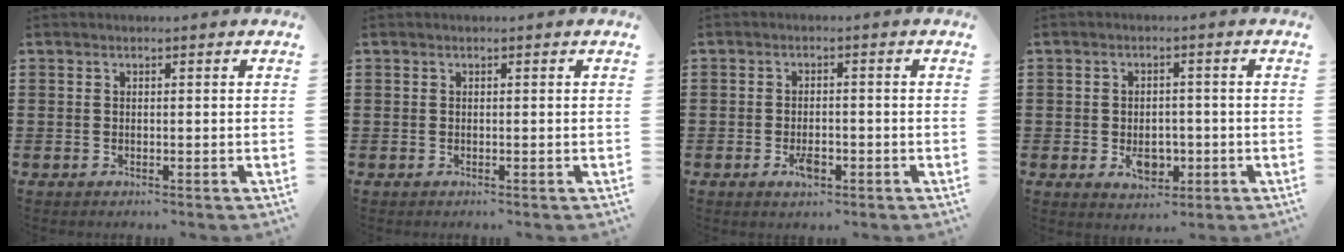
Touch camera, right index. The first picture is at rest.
{"total": 0.0}
{"total": 2.9, "force": [-1.2, 1.3, 2.4], "torque": [-0.042, -0.001, -0.018]}
{"total": 4.6, "force": [-1.2, 3.1, 3.2], "torque": [-0.045, -0.004, -0.022]}